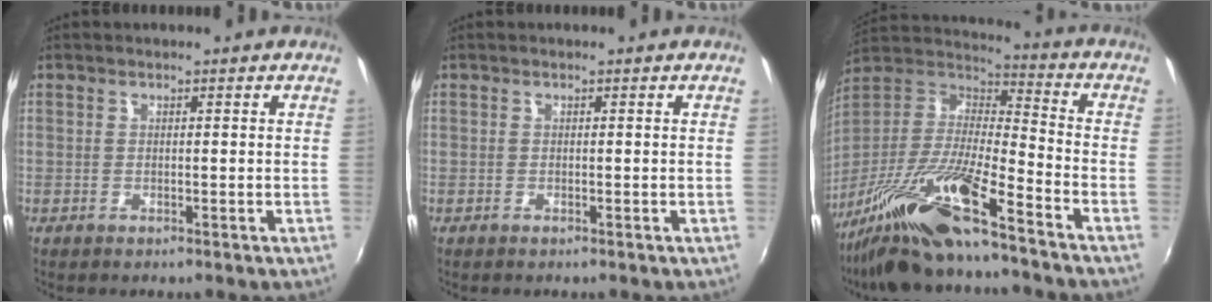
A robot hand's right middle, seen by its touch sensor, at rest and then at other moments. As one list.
[{"total": 0.0}, {"total": 18.1, "force": [-13.1, 1.5, 12.4], "torque": [-0.246, -0.014, -0.257]}]